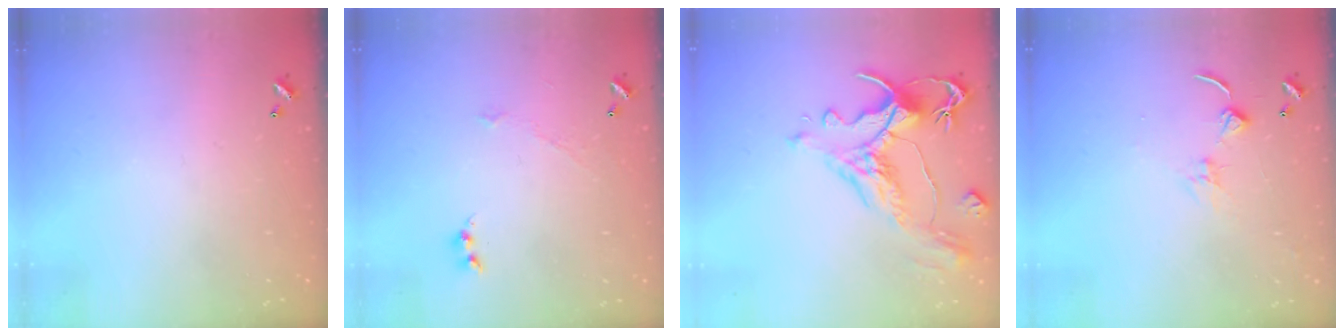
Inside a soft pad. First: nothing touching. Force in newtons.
{"total": 1.9, "press": 1.8, "slide": 0.4}
{"total": 1.6, "press": 0.7, "slide": 1.4}
{"total": 1.4, "press": 1.3, "slide": 0.3}